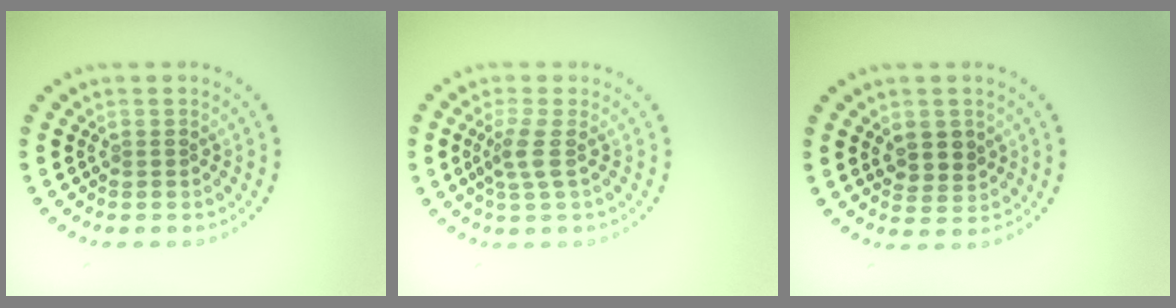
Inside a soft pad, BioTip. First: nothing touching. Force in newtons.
{"total": 2.0, "press": 1.6, "slide": 1.3}
{"total": 2.6, "press": 2.4, "slide": 0.9}